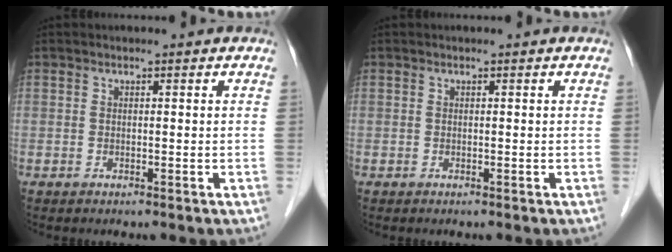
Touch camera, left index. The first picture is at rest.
{"total": 0.0}